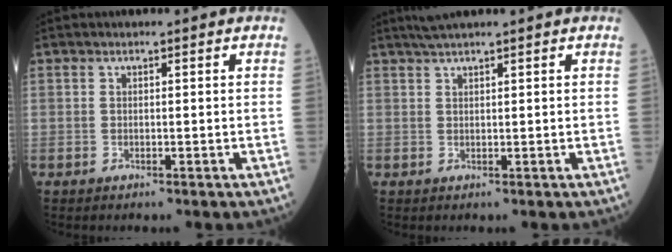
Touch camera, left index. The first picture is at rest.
{"total": 2.6, "force": [2.2, -0.7, 1.3], "torque": [-0.023, 0.013, 0.045]}